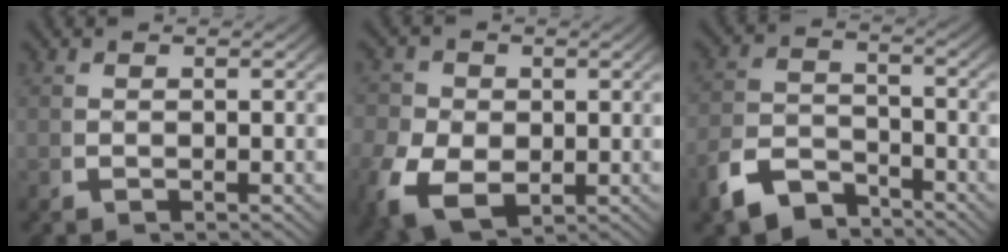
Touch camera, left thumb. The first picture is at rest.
{"total": 7.7, "force": [-2.1, 5.8, 4.6], "torque": [-0.106, -0.043, -0.015]}
{"total": 5.9, "force": [-4.3, 3.3, 2.5], "torque": [-0.041, -0.023, -0.070]}